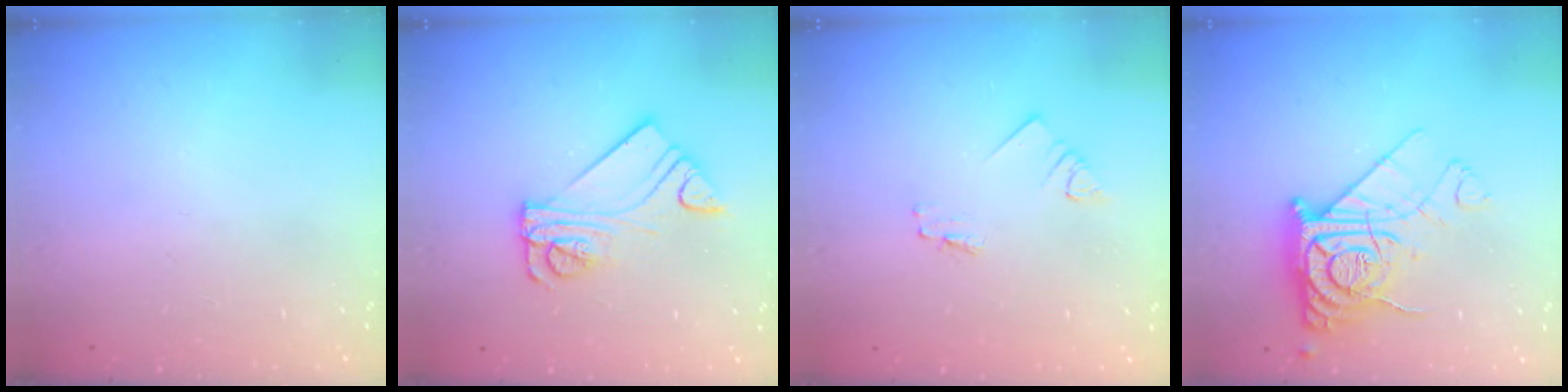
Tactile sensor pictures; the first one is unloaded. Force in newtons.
{"total": 11.4, "press": 11.3, "slide": 1.2}
{"total": 1.2, "press": 1.2, "slide": 0.1}
{"total": 13.8, "press": 13.7, "slide": 1.3}